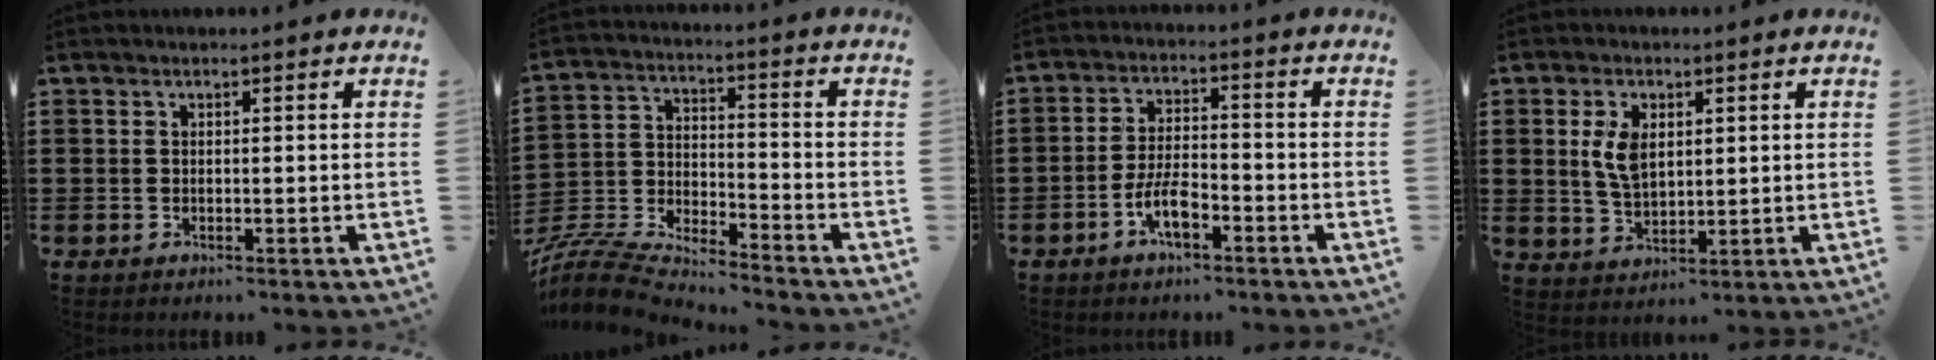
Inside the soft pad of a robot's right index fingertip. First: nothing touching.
{"total": 6.2, "force": [-6.1, 0.7, 1.1], "torque": [-0.049, -0.015, -0.132]}
{"total": 5.6, "force": [-2.9, 2.2, 4.2], "torque": [-0.097, 0.004, -0.061]}
{"total": 5.6, "force": [1.3, 3.2, 4.4], "torque": [-0.102, 0.009, 0.020]}